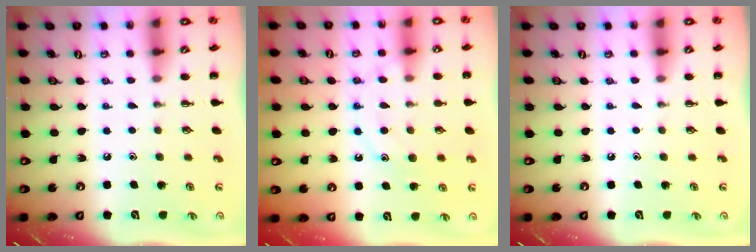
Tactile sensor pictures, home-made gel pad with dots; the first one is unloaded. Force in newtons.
{"total": 11.2, "press": 11.2, "slide": 0.8}
{"total": 0.0}